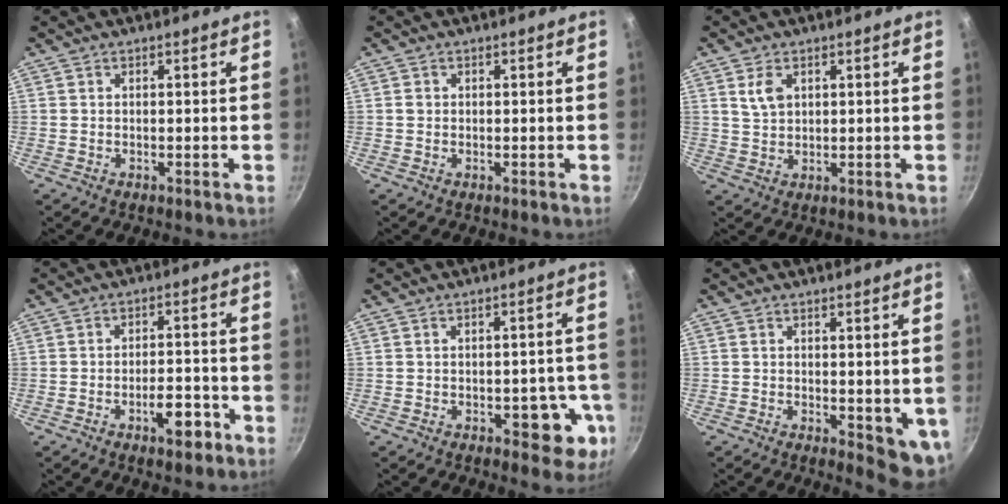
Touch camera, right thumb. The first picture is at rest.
{"total": 0.9, "force": [0.0, 0.9, 0.4], "torque": [-0.003, 0.004, 0.000]}
{"total": 4.2, "force": [1.7, 2.7, 2.7], "torque": [-0.042, -0.004, 0.035]}
{"total": 6.1, "force": [-3.2, 2.5, 4.6], "torque": [-0.045, 0.024, -0.046]}
{"total": 8.1, "force": [-2.6, 4.3, 6.3], "torque": [-0.039, 0.011, -0.028]}
{"total": 6.0, "force": [0.1, 2.7, 5.4], "torque": [-0.056, -0.009, 0.007]}